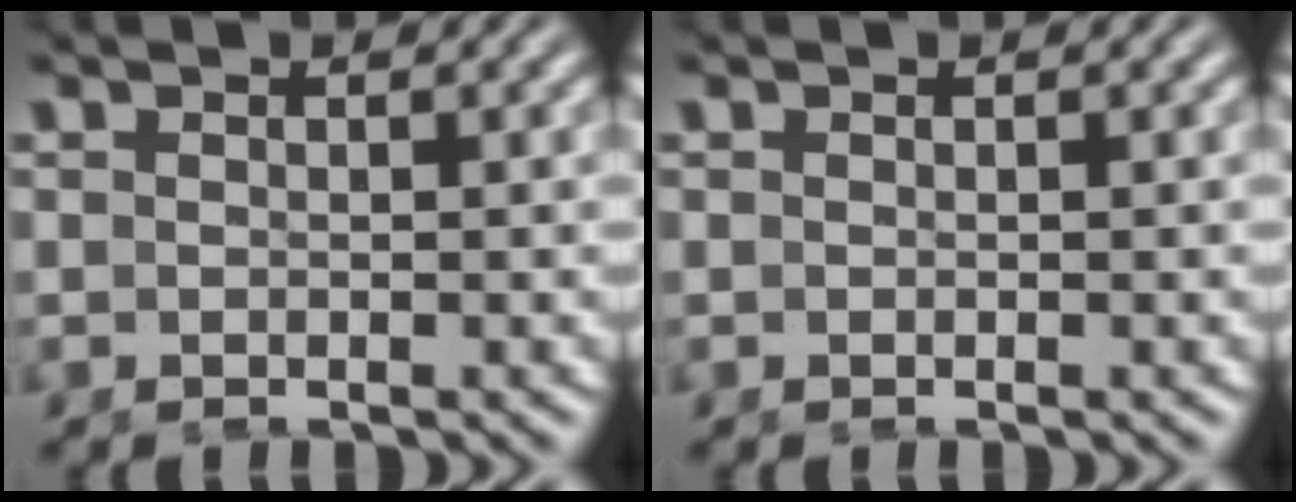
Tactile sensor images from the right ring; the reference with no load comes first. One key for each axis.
{"total": 0.0}